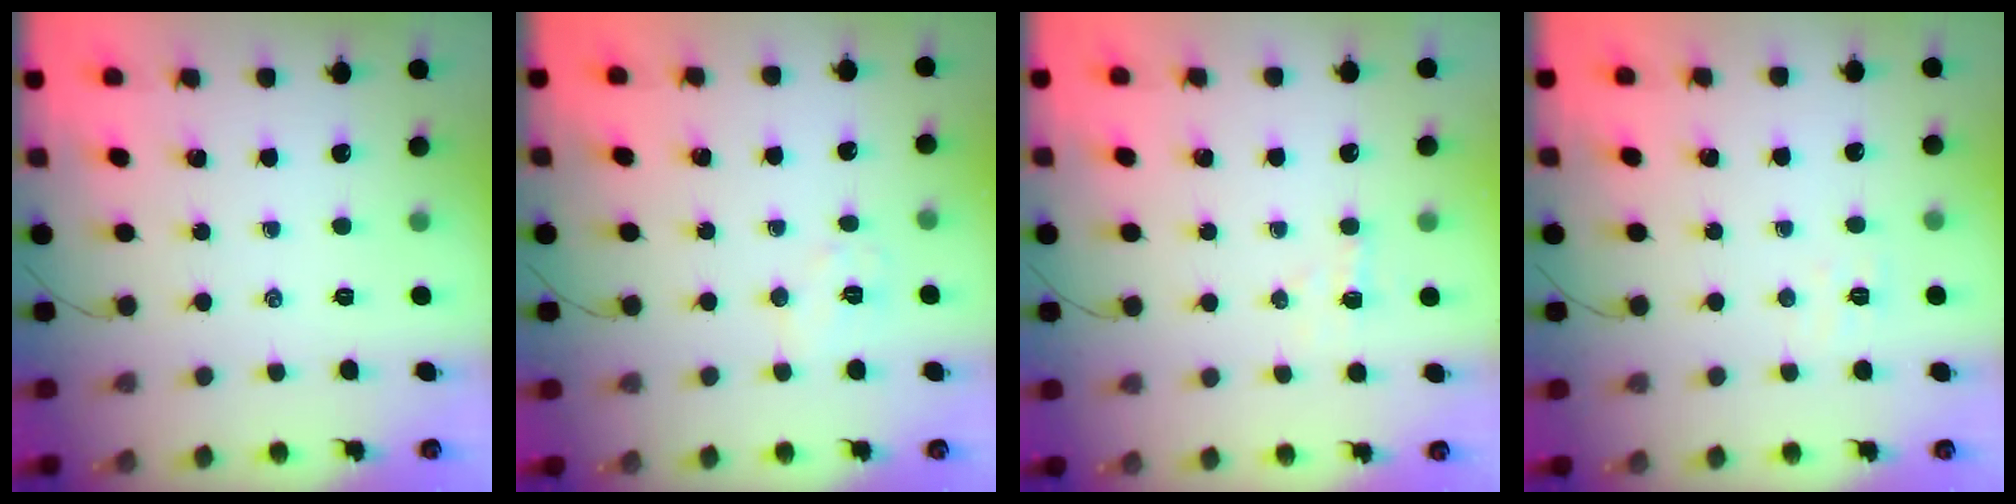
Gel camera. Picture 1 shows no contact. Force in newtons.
{"total": 6.2, "press": 6.1, "slide": 0.9}
{"total": 3.3, "press": 3.2, "slide": 0.8}
{"total": 4.7, "press": 4.5, "slide": 1.1}